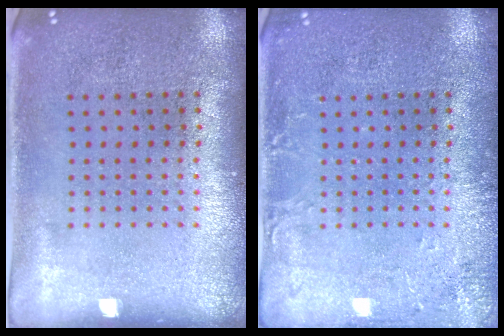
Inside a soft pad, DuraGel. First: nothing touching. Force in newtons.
{"total": 2.2, "press": 2.2, "slide": 0.3}